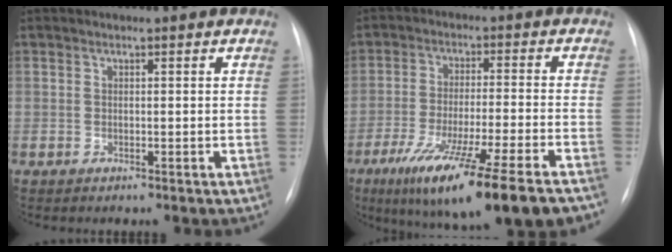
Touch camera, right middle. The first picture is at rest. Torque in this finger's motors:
{"motor_torque": [1.48, -0.66, 1.04, 0.21]}